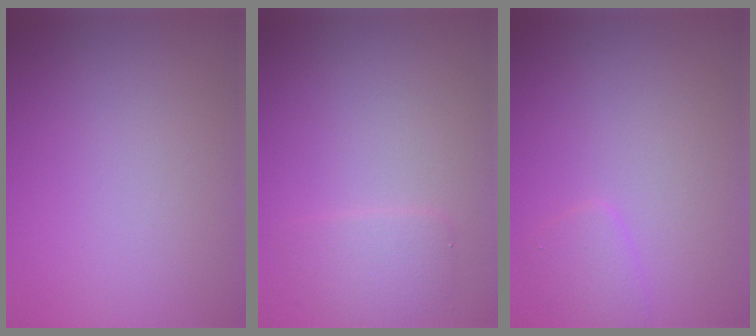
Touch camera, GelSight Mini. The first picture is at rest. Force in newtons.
{"total": 2.0, "press": 2.0, "slide": 0.2}
{"total": 1.4, "press": 1.4, "slide": 0.1}